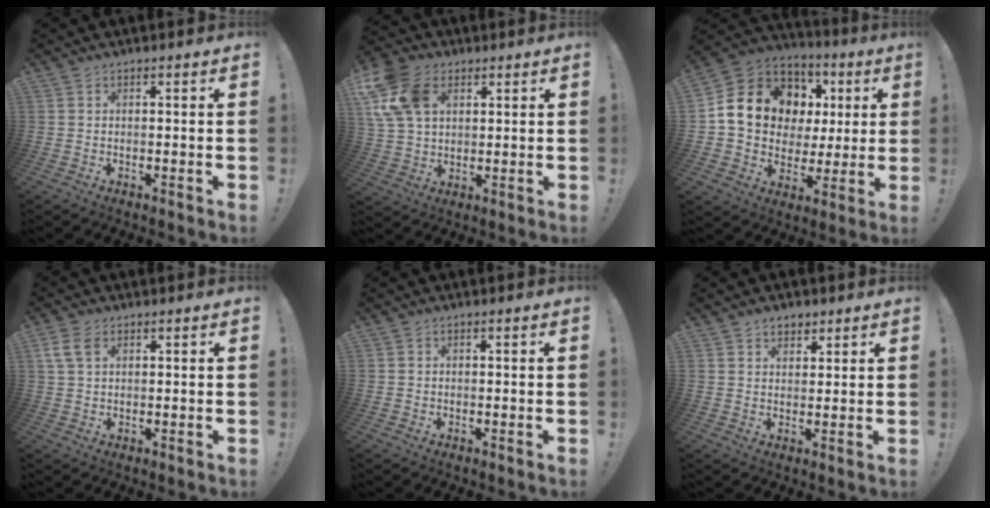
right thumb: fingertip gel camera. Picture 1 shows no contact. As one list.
[{"total": 15.5, "force": [5.6, 11.0, 9.4], "torque": [-0.192, -0.011, 0.110]}, {"total": 17.1, "force": [5.1, 13.6, 9.0], "torque": [-0.134, -0.016, 0.118]}, {"total": 5.8, "force": [2.1, 3.7, 3.9], "torque": [-0.080, 0.005, 0.043]}, {"total": 0.8, "force": [-0.1, 0.8, 0.0], "torque": [-0.005, 0.005, 0.000]}, {"total": 3.5, "force": [2.5, 2.3, 0.8], "torque": [-0.005, -0.011, 0.044]}]